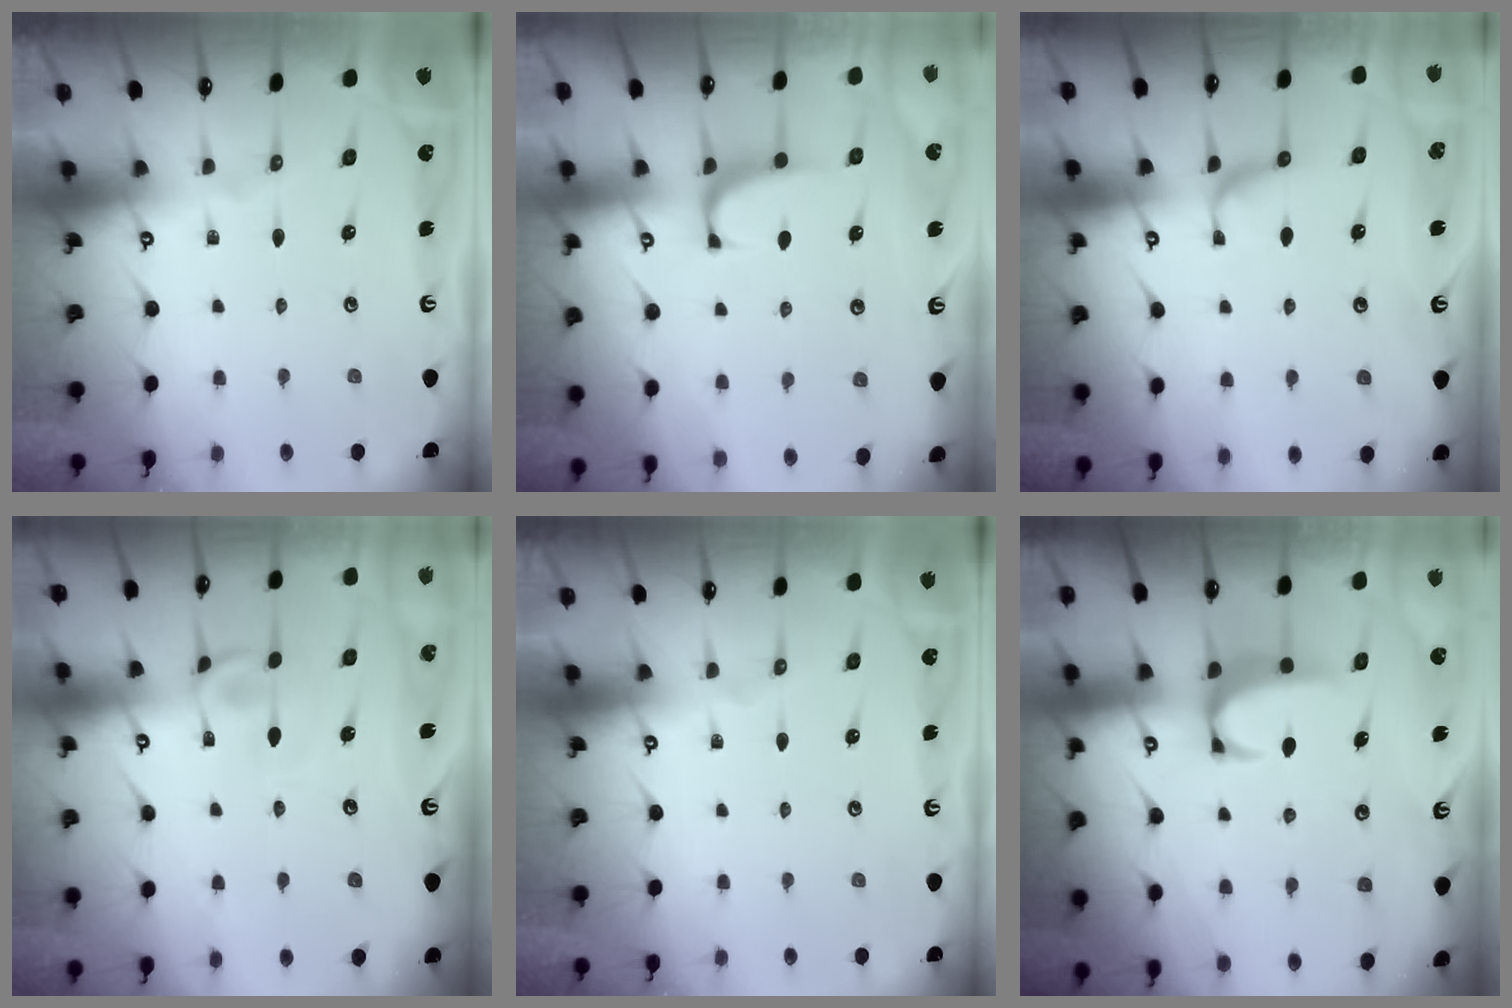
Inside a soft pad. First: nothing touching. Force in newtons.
{"total": 1.4, "press": 1.3, "slide": 0.7}
{"total": 1.2, "press": 1.0, "slide": 0.6}
{"total": 2.6, "press": 2.5, "slide": 0.6}
{"total": 0.0}
{"total": 2.0, "press": 2.0, "slide": 0.3}